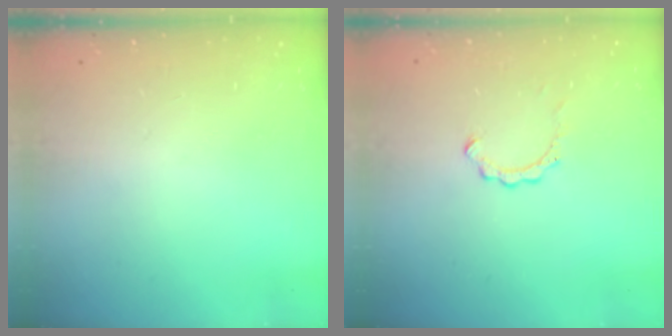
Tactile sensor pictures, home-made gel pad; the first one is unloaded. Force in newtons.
{"total": 2.7, "press": 2.6, "slide": 0.3}